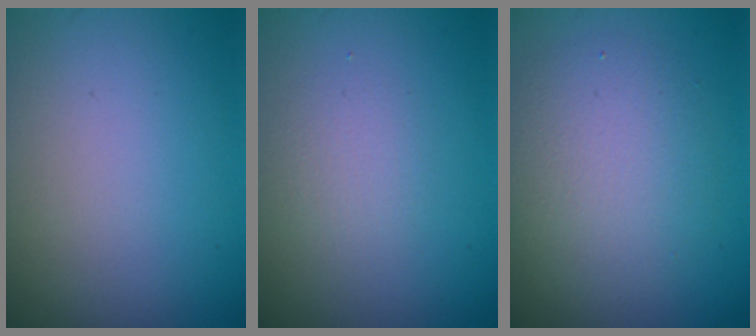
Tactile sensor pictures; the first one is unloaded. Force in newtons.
{"total": 1.6, "press": 1.6, "slide": 0.1}
{"total": 4.4, "press": 4.4, "slide": 0.3}